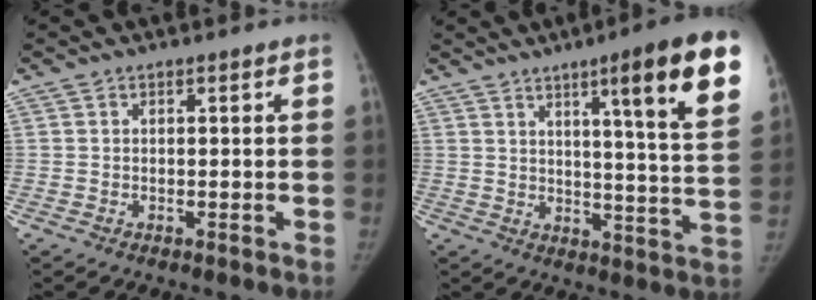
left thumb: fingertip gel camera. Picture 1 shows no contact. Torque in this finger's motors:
{"motor_torque": [0.42, -0.08, 1.17, -0.79, 0.08]}